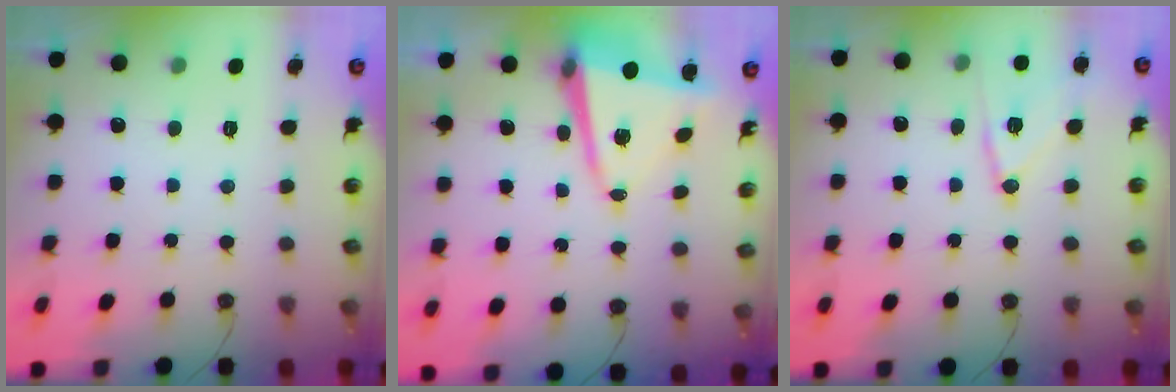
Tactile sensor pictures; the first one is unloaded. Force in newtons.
{"total": 9.8, "press": 9.7, "slide": 1.4}
{"total": 11.6, "press": 11.4, "slide": 1.6}